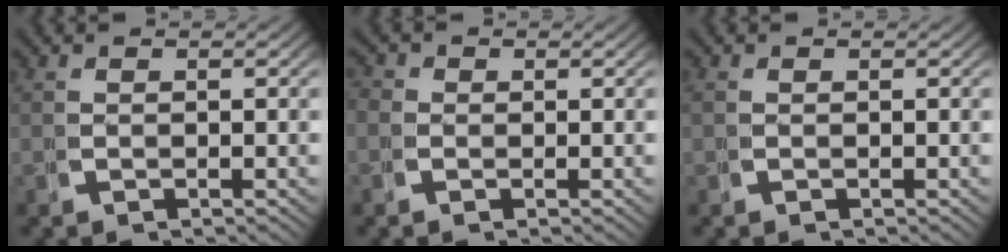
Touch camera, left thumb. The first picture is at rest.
{"total": 1.3, "force": [-0.3, 1.2, 0.0], "torque": [0.004, -0.003, -0.012]}
{"total": 0.0}